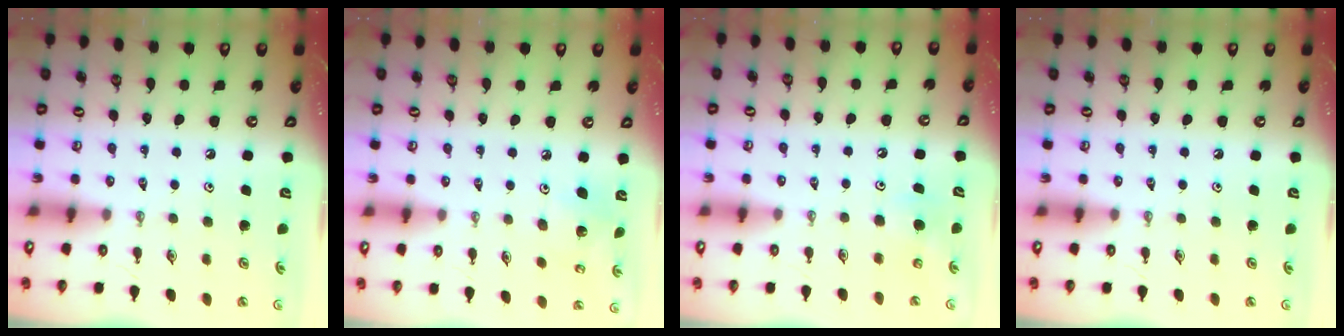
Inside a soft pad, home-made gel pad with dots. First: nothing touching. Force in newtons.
{"total": 5.5, "press": 5.5, "slide": 0.3}
{"total": 4.9, "press": 4.8, "slide": 0.9}
{"total": 0.0}